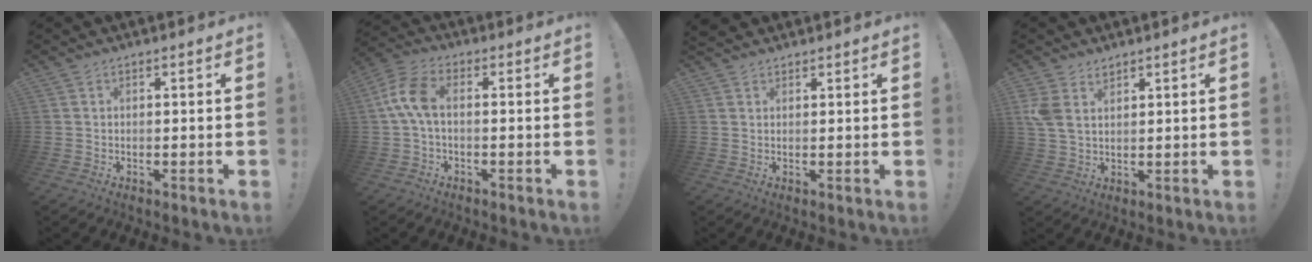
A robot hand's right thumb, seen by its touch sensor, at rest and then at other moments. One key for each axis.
{"total": 8.2, "fx": 0.5, "fy": 4.2, "fz": 7.0, "tx": -0.153, "ty": 0.010, "tz": 0.016}
{"total": 1.7, "fx": 1.5, "fy": 0.9, "fz": 0.3, "tx": -0.005, "ty": -0.004, "tz": 0.029}
{"total": 5.6, "fx": 3.1, "fy": 3.6, "fz": 3.0, "tx": -0.062, "ty": -0.014, "tz": 0.060}